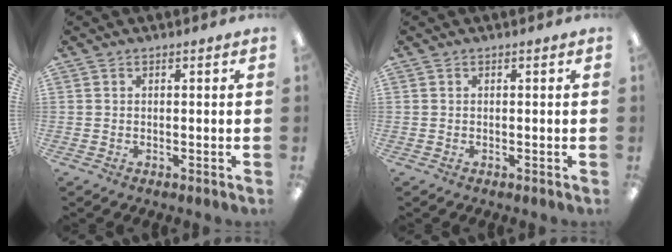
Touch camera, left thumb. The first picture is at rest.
{"total": 0.0}